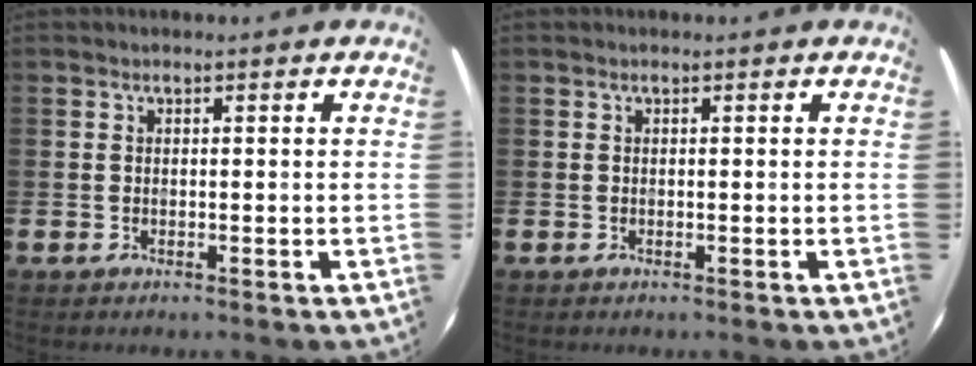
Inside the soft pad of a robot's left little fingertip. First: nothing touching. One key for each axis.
{"total": 0.0}